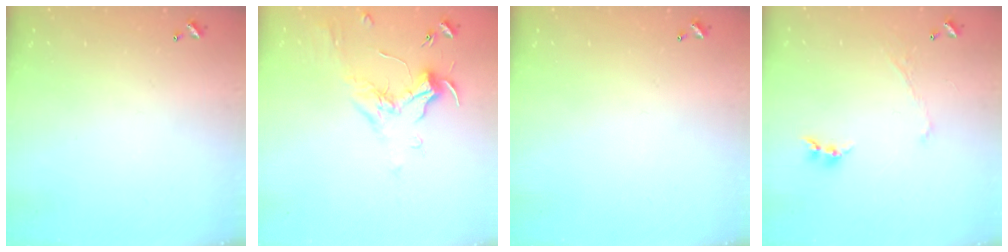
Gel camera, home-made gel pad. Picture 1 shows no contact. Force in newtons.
{"total": 2.0, "press": 1.9, "slide": 0.6}
{"total": 0.0}
{"total": 1.0, "press": 0.9, "slide": 0.4}